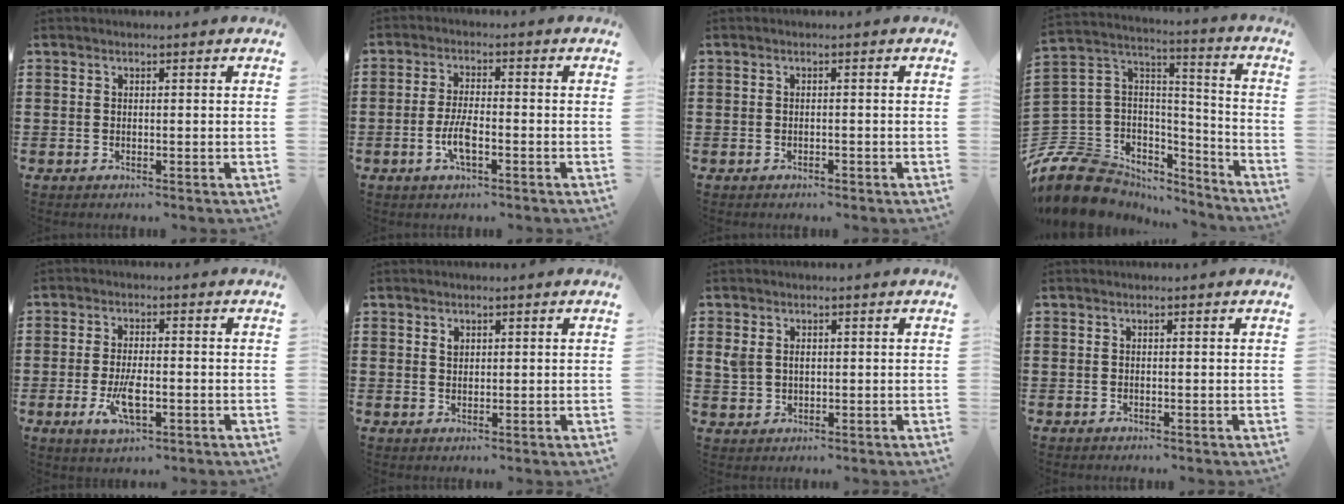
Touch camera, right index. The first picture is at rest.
{"total": 4.6, "force": [-1.6, 1.2, 4.1], "torque": [-0.090, -0.004, -0.035]}
{"total": 0.7, "force": [-0.6, 0.0, 0.2], "torque": [-0.008, -0.005, -0.012]}
{"total": 11.3, "force": [-7.2, 7.8, 4.0], "torque": [-0.129, 0.005, -0.138]}
{"total": 5.8, "force": [-1.8, 2.1, 5.1], "torque": [-0.105, -0.013, -0.036]}
{"total": 1.2, "force": [0.6, 0.8, 0.7], "torque": [-0.015, 0.003, 0.012]}
{"total": 2.5, "force": [0.6, 1.9, 1.5], "torque": [-0.035, 0.009, 0.011]}
{"total": 0.0}